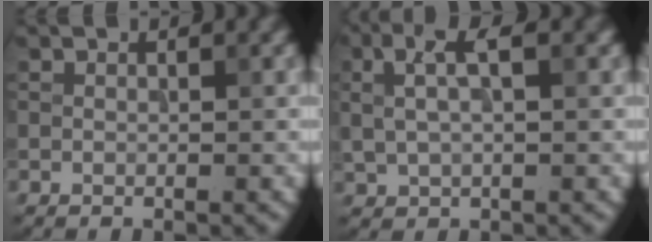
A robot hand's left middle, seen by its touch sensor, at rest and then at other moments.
{"total": 3.5, "force": [1.2, 1.5, 2.9], "torque": [-0.061, 0.007, 0.022]}